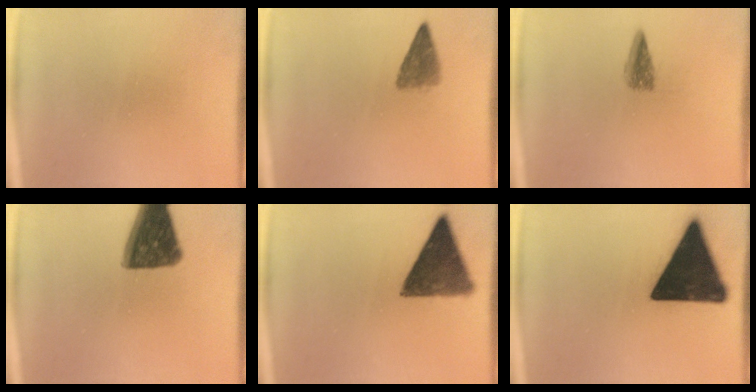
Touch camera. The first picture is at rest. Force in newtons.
{"total": 2.7}
{"total": 2.7}
{"total": 12.0}
{"total": 11.8}
{"total": 19.9}